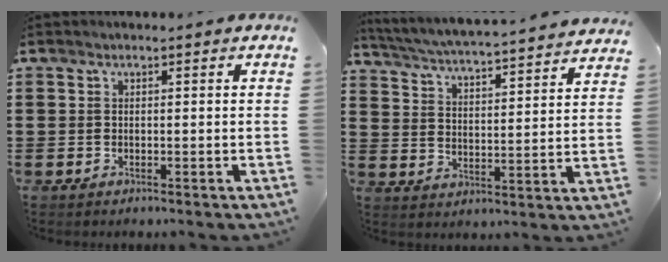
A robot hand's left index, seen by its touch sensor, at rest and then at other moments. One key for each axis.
{"total": 4.4, "fx": 4.2, "fy": -0.7, "fz": 1.2, "tx": -0.046, "ty": -0.039, "tz": 0.064}